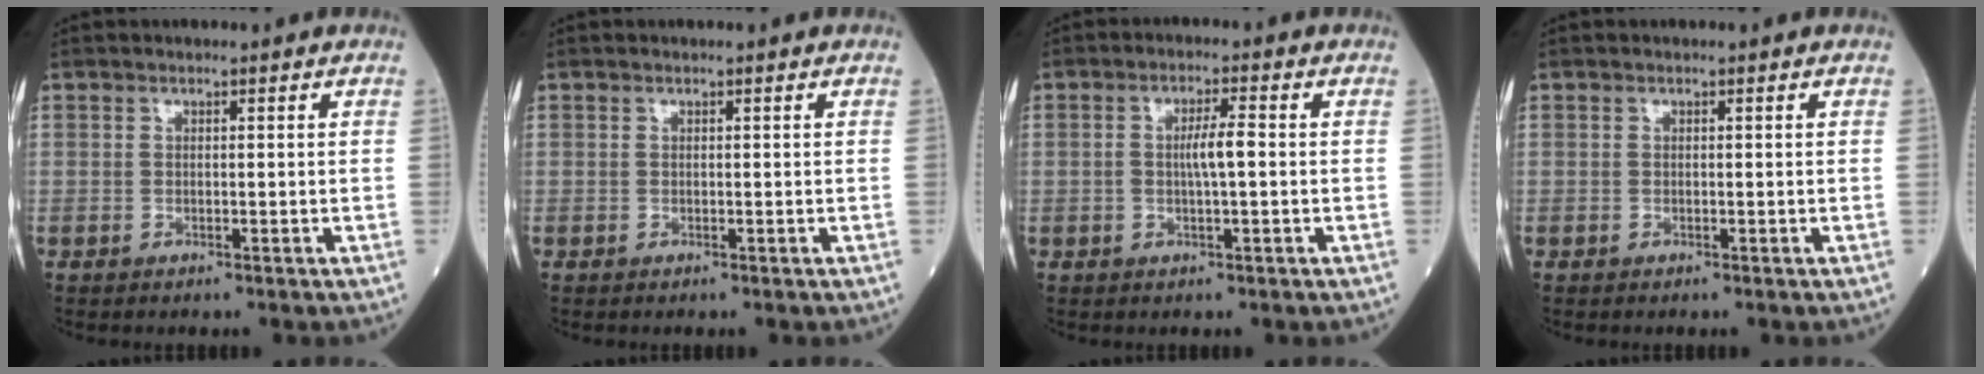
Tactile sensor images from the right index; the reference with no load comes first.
{"total": 0.0}
{"total": 3.8, "force": [-0.1, 0.4, 3.8], "torque": [-0.070, 0.005, -0.002]}
{"total": 0.0}